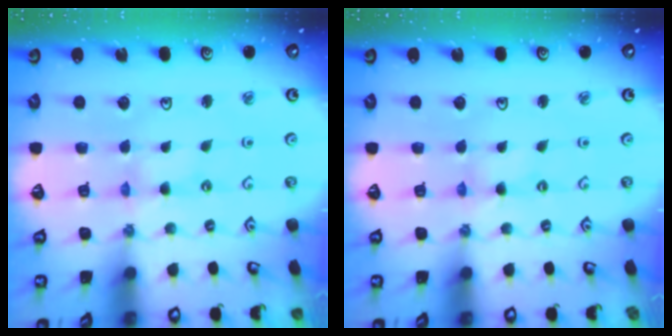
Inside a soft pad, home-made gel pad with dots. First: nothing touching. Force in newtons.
{"total": 0.0}